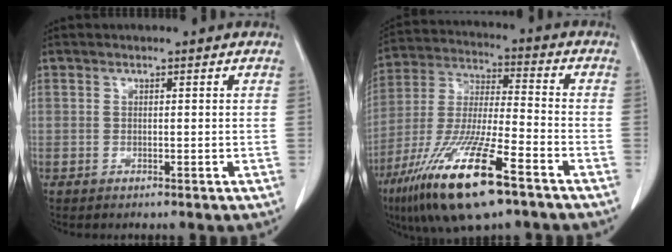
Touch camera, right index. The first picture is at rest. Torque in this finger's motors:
{"motor_torque": [1.26, -0.88, 1.05, 0.21]}